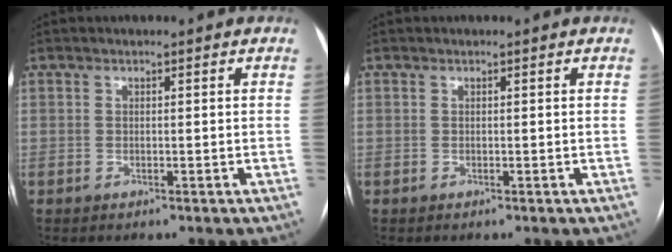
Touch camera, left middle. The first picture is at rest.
{"total": 0.0}